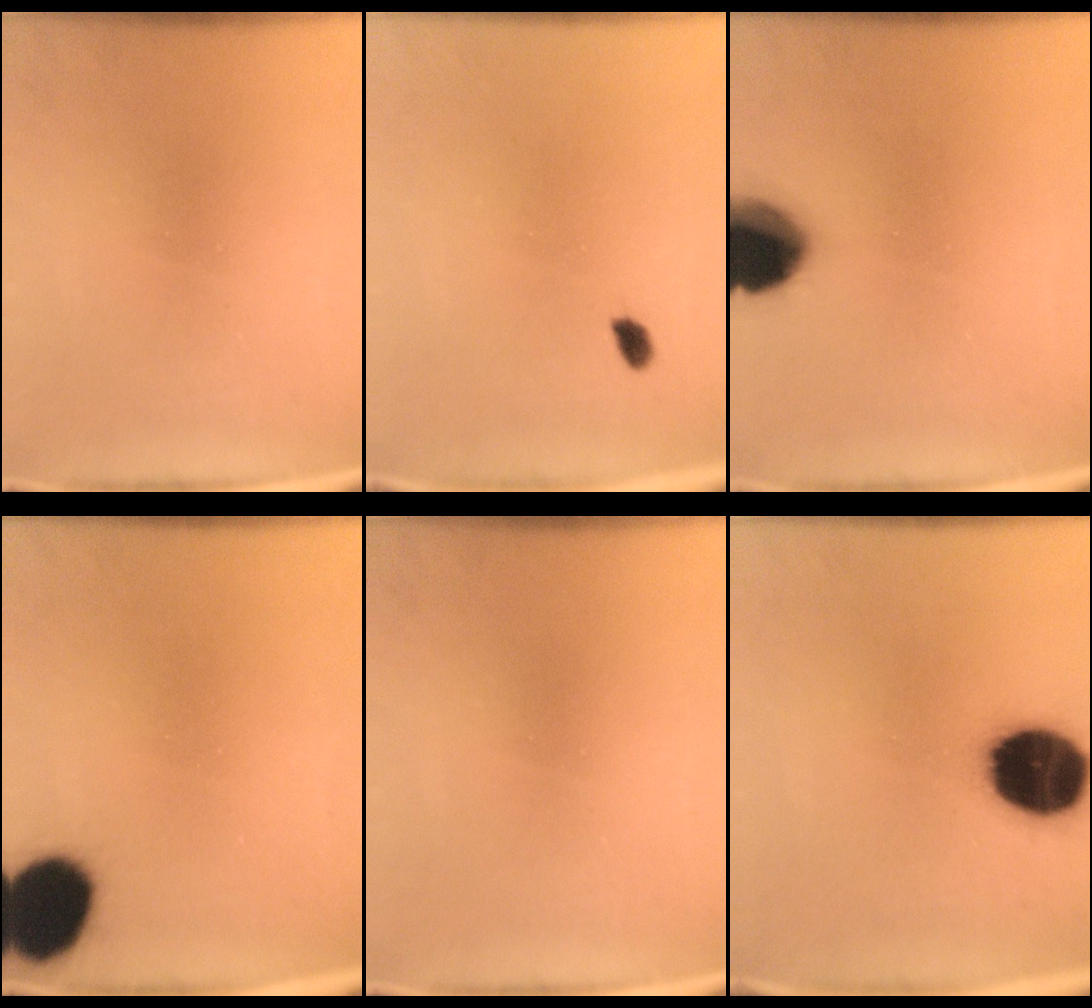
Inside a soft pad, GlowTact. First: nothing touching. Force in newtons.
{"total": 1.5}
{"total": 14.7}
{"total": 15.0}
{"total": 0.0}
{"total": 19.8}